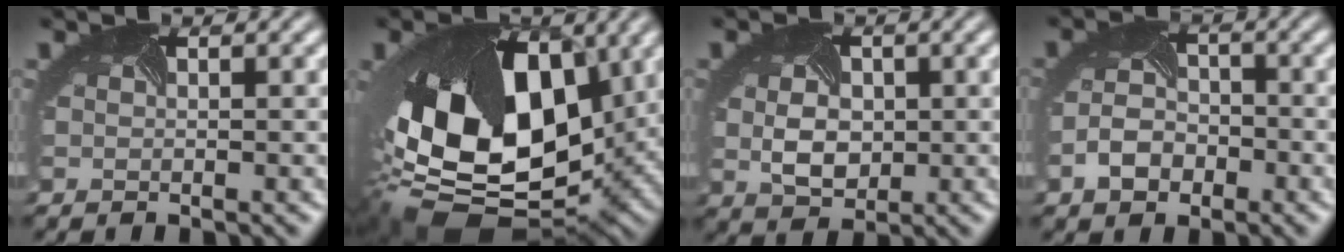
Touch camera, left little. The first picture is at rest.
{"total": 18.7, "force": [0.1, 12.4, 14.0], "torque": [-0.285, -0.066, 0.035]}
{"total": 3.3, "force": [0.0, 2.5, 2.2], "torque": [-0.048, -0.004, 0.008]}
{"total": 3.3, "force": [-1.9, 2.2, 1.5], "torque": [-0.033, -0.004, -0.037]}